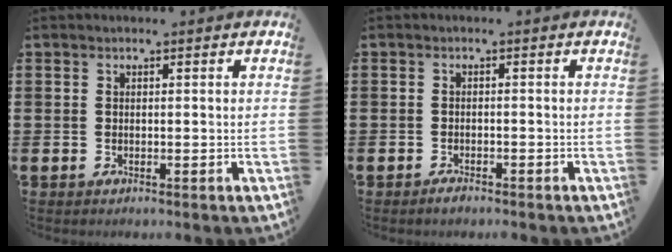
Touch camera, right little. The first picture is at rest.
{"total": 1.0, "force": [-0.9, 0.3, 0.4], "torque": [-0.009, -0.002, -0.017]}